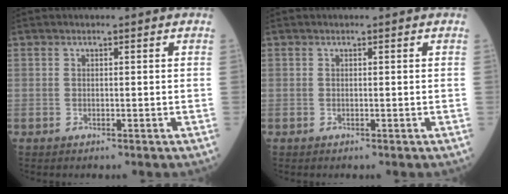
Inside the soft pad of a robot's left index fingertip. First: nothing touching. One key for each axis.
{"total": 0.0}